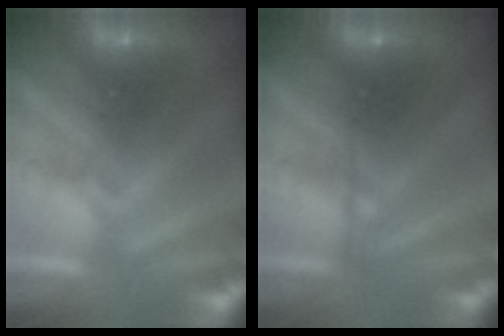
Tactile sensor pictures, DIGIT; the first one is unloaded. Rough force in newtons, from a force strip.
{"total": 2.3}